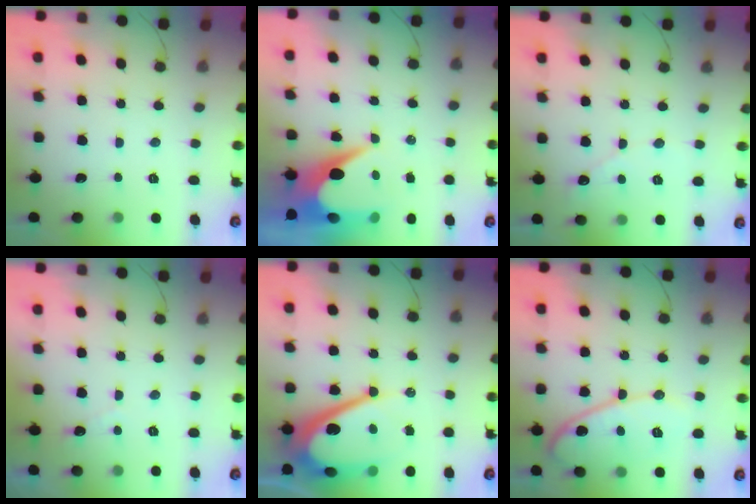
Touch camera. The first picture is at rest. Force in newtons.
{"total": 9.9, "press": 9.9, "slide": 0.8}
{"total": 2.3, "press": 2.3, "slide": 0.1}
{"total": 2.5, "press": 2.5, "slide": 0.1}
{"total": 17.9, "press": 17.8, "slide": 1.1}
{"total": 12.8, "press": 12.8, "slide": 0.9}